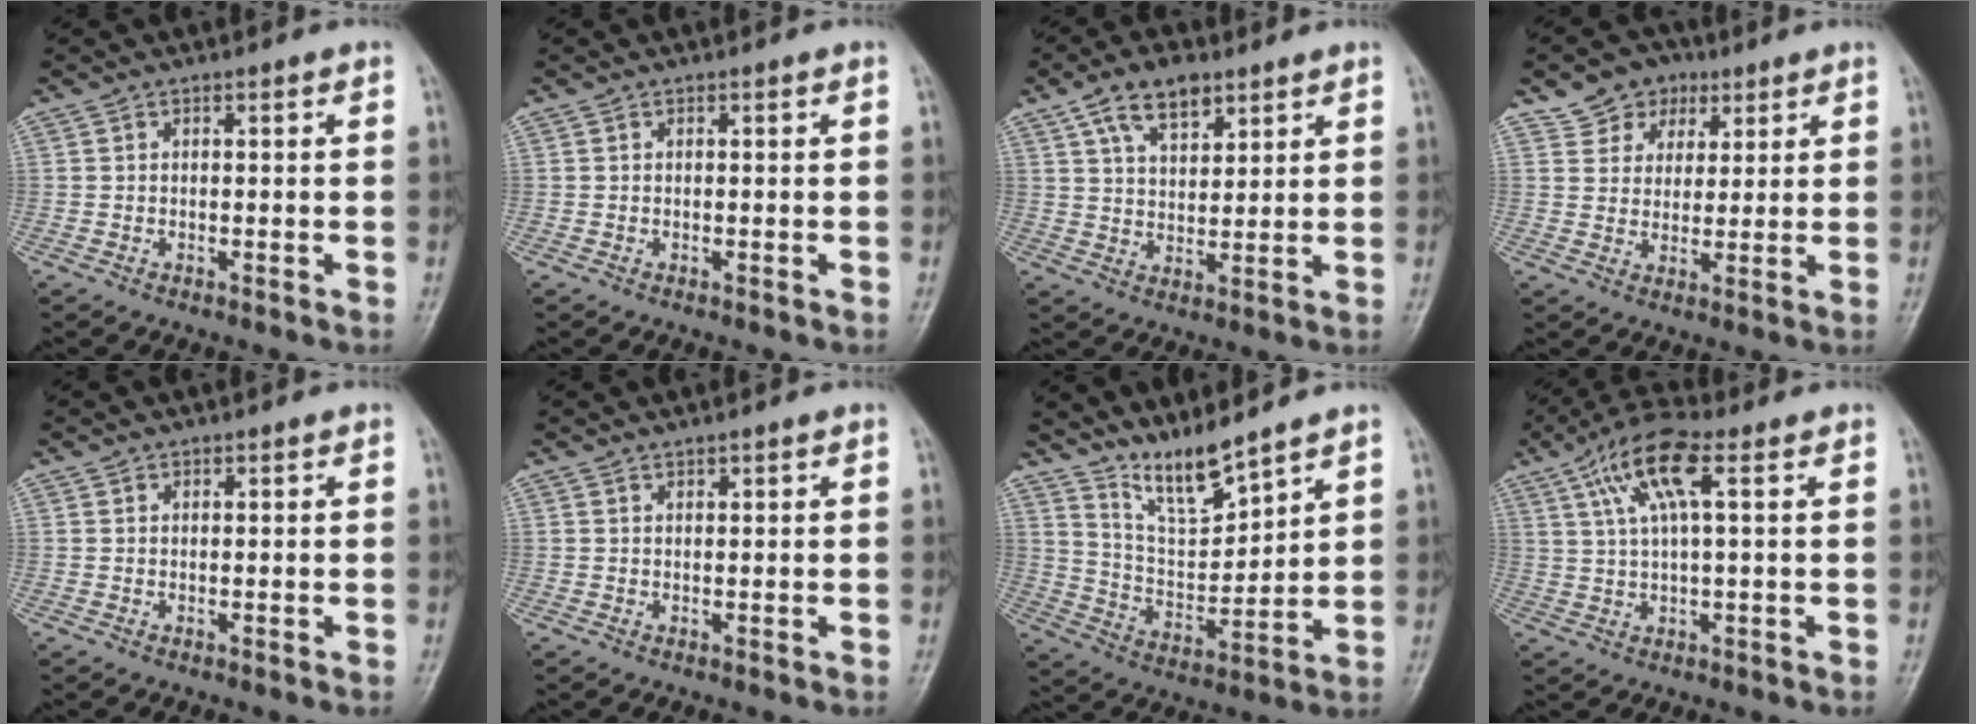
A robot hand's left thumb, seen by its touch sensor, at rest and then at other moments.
{"total": 0.0}
{"total": 8.6, "force": [5.1, 4.5, 5.3], "torque": [-0.071, -0.022, 0.091]}
{"total": 7.4, "force": [4.1, 5.9, 1.9], "torque": [0.005, -0.014, 0.067]}
{"total": 0.5, "force": [0.4, 0.3, 0.0], "torque": [0.001, -0.002, 0.004]}
{"total": 0.8, "force": [0.7, 0.2, 0.3], "torque": [-0.003, -0.004, 0.012]}
{"total": 9.3, "force": [8.2, 1.4, 4.2], "torque": [-0.070, -0.069, 0.168]}
{"total": 9.7, "force": [3.8, 2.6, 8.6], "torque": [-0.177, 0.013, 0.070]}